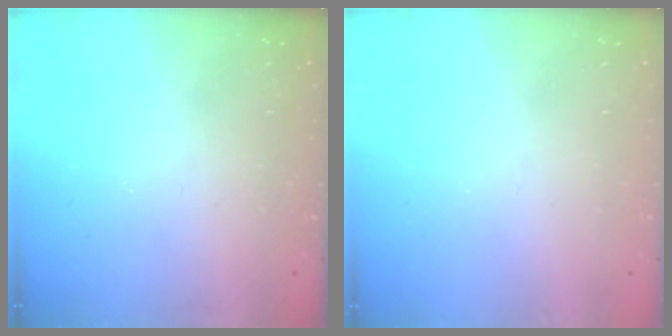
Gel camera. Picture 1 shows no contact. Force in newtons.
{"total": 0.0}